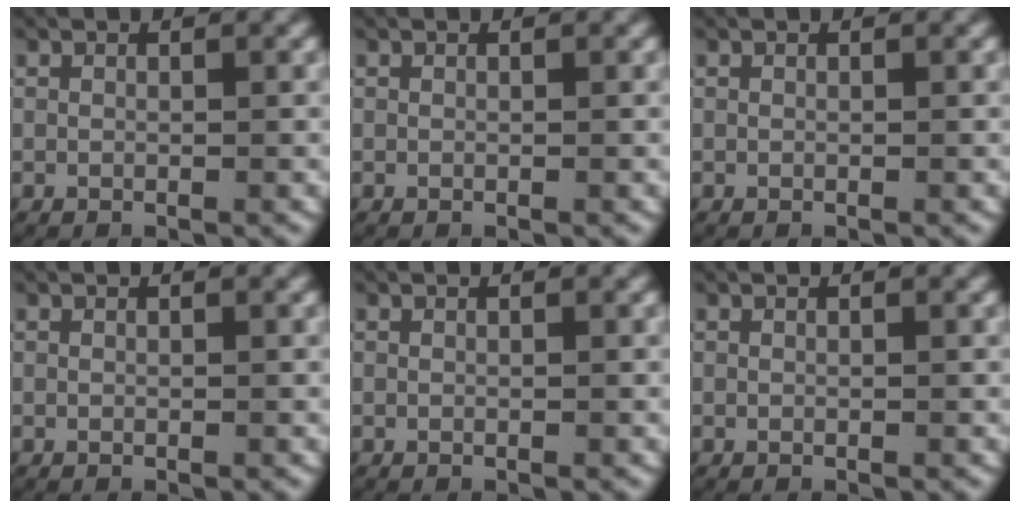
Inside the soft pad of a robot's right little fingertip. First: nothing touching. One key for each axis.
{"total": 0.0}
{"total": 0.0}
{"total": 0.0}
{"total": 0.0}
{"total": 0.0}